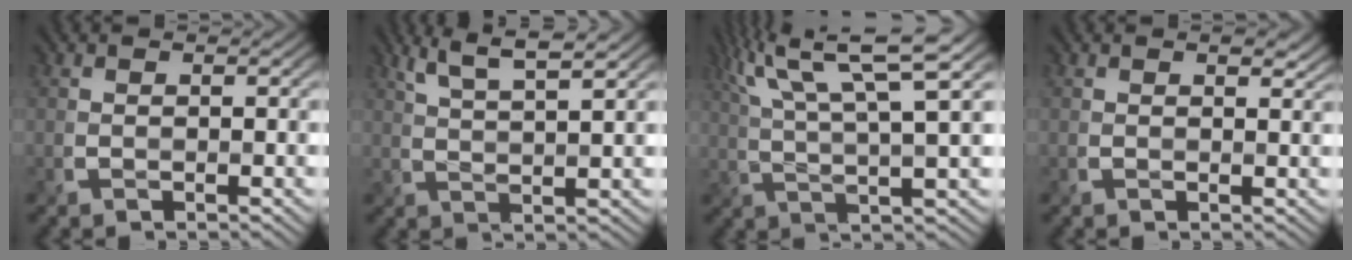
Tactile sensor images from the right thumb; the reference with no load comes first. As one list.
[{"total": 5.5, "force": [3.9, 0.7, 3.8], "torque": [-0.075, 0.014, 0.080]}, {"total": 11.3, "force": [5.9, 1.8, 9.5], "torque": [-0.173, 0.028, 0.098]}, {"total": 2.1, "force": [1.1, 1.0, 1.4], "torque": [-0.020, -0.001, 0.018]}]